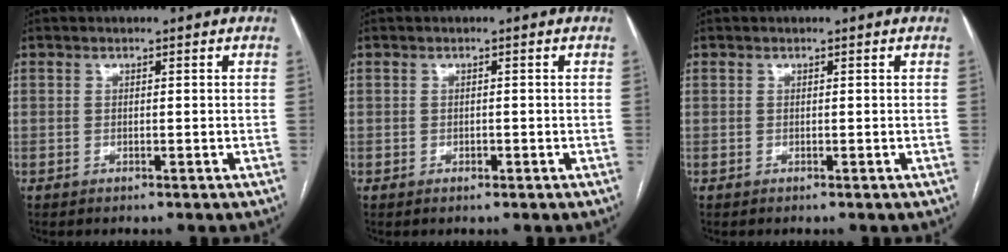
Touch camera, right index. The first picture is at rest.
{"total": 0.5, "force": [-0.3, 0.3, 0.3], "torque": [-0.005, 0.000, -0.004]}
{"total": 0.0}